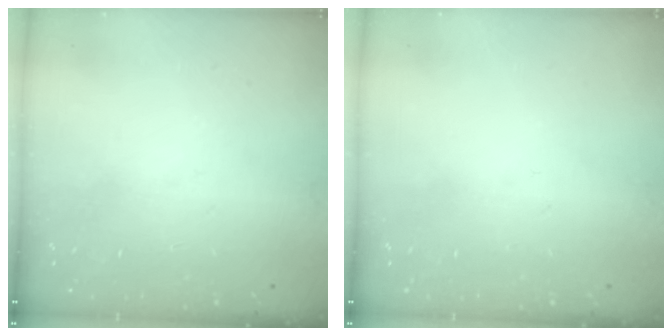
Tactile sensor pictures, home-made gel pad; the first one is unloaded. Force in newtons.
{"total": 0.0}